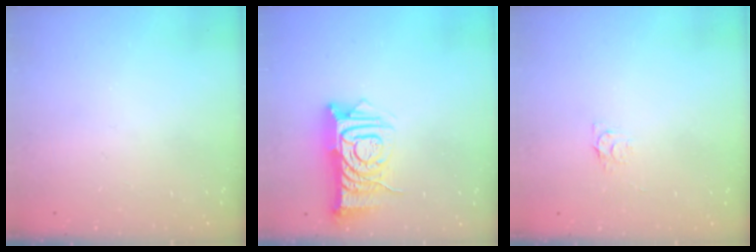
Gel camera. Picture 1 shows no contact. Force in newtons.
{"total": 11.6, "press": 11.6, "slide": 1.1}
{"total": 3.7, "press": 3.6, "slide": 0.4}